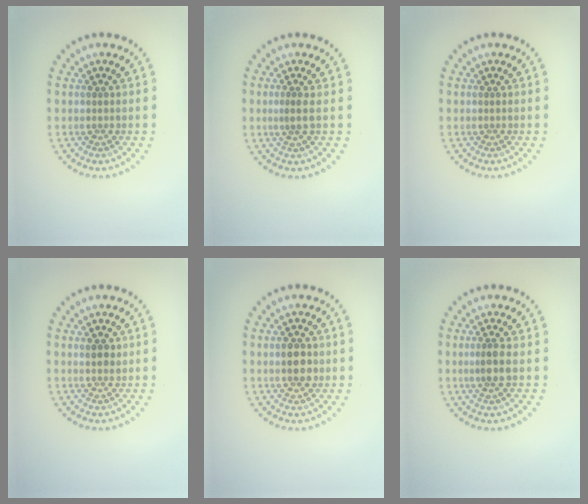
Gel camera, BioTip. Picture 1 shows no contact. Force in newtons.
{"total": 1.1, "press": 0.7, "slide": 0.9}
{"total": 0.0}
{"total": 1.3, "press": 1.2, "slide": 0.4}
{"total": 2.8, "press": 2.8, "slide": 0.2}
{"total": 2.1, "press": 1.7, "slide": 1.1}